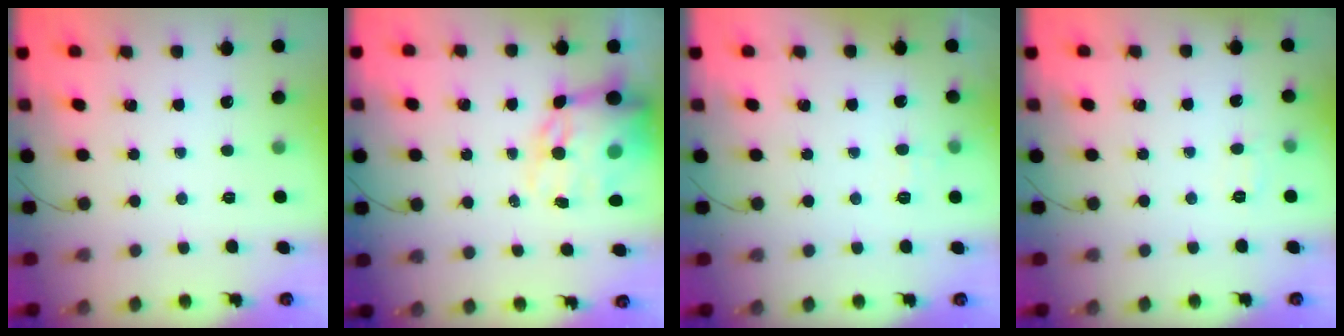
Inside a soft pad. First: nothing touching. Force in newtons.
{"total": 17.6, "press": 17.1, "slide": 4.4}
{"total": 3.1, "press": 2.8, "slide": 1.5}
{"total": 5.8, "press": 5.6, "slide": 1.4}